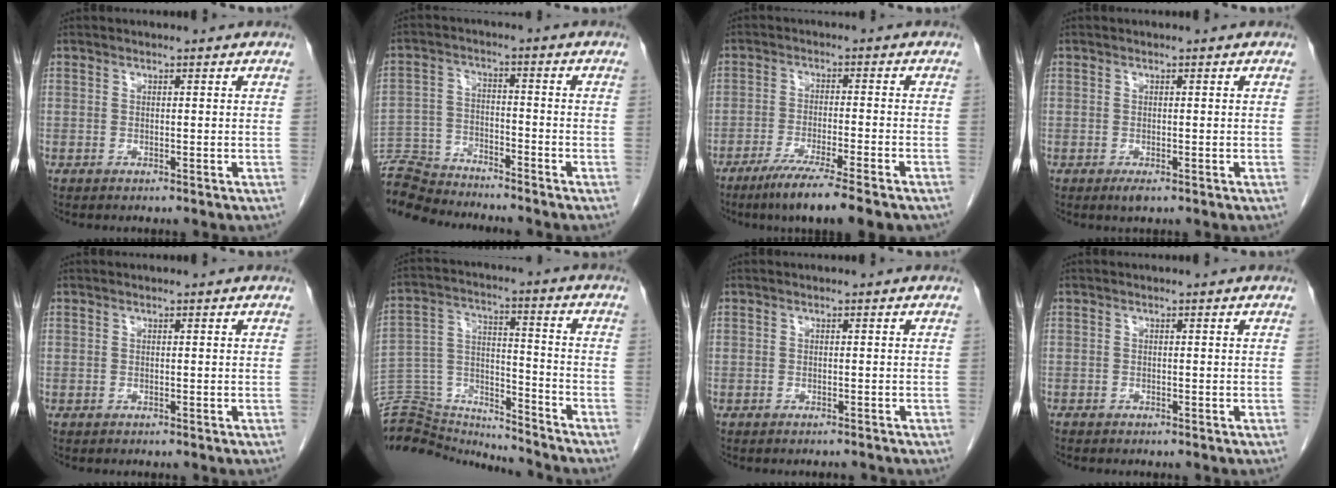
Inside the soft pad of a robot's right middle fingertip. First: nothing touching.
{"total": 10.0, "force": [-9.9, 0.7, 1.3], "torque": [-0.029, -0.001, -0.184]}
{"total": 9.8, "force": [-7.3, -0.2, 6.5], "torque": [-0.103, -0.026, -0.115]}
{"total": 1.2, "force": [-0.7, 0.3, 1.0], "torque": [-0.015, -0.003, -0.008]}
{"total": 0.0}
{"total": 17.7, "force": [-17.0, 4.2, 3.0], "torque": [-0.079, 0.046, -0.273]}
{"total": 1.7, "force": [-1.6, 0.1, 0.4], "torque": [-0.011, -0.004, -0.020]}
{"total": 1.0, "force": [-0.9, 0.3, 0.3], "torque": [-0.010, -0.001, -0.016]}